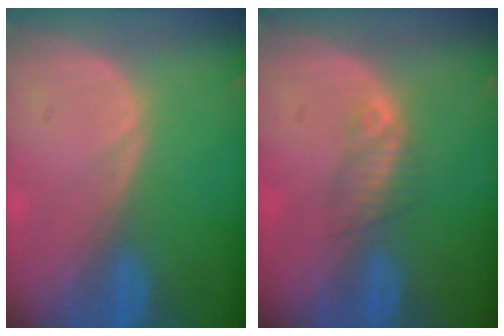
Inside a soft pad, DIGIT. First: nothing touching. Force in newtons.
{"total": 2.3, "press": 2.1, "slide": 0.8}